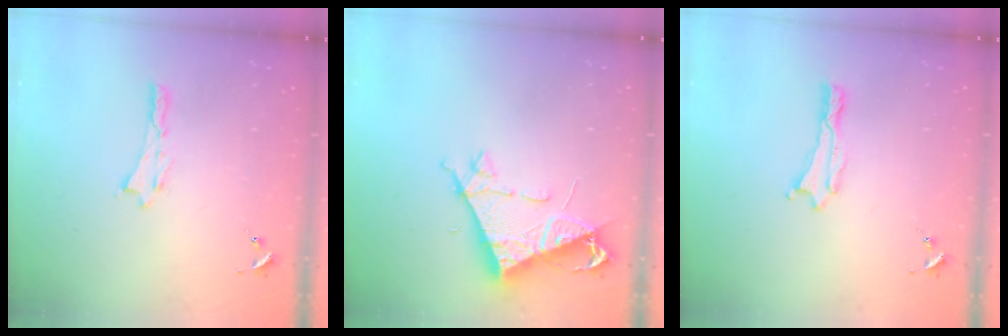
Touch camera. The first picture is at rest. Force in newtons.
{"total": 7.7, "press": 7.6, "slide": 1.2}
{"total": 0.0}